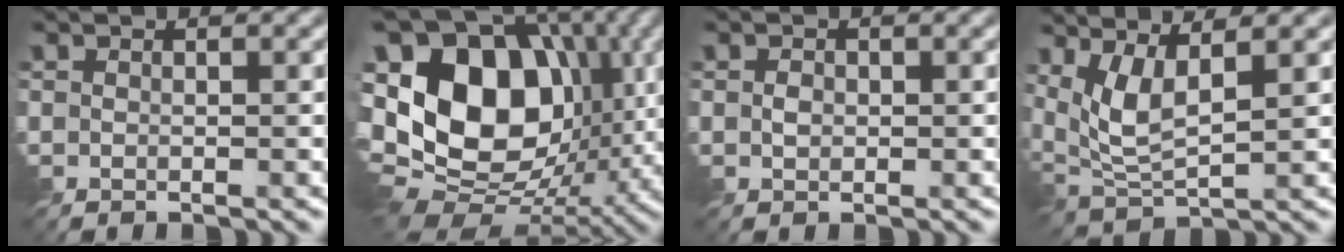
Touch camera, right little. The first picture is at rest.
{"total": 17.4, "force": [1.3, 12.4, 12.2], "torque": [-0.238, 0.007, 0.027]}
{"total": 0.9, "force": [-0.2, 0.7, 0.5], "torque": [-0.012, -0.001, -0.005]}
{"total": 4.5, "force": [1.9, 1.2, 3.9], "torque": [-0.094, -0.006, 0.045]}